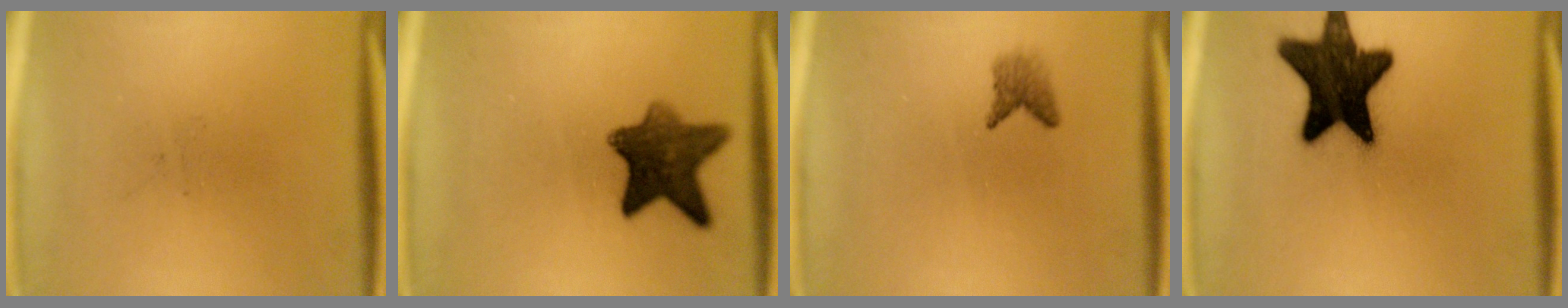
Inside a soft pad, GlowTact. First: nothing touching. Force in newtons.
{"total": 9.3}
{"total": 1.9}
{"total": 17.2}